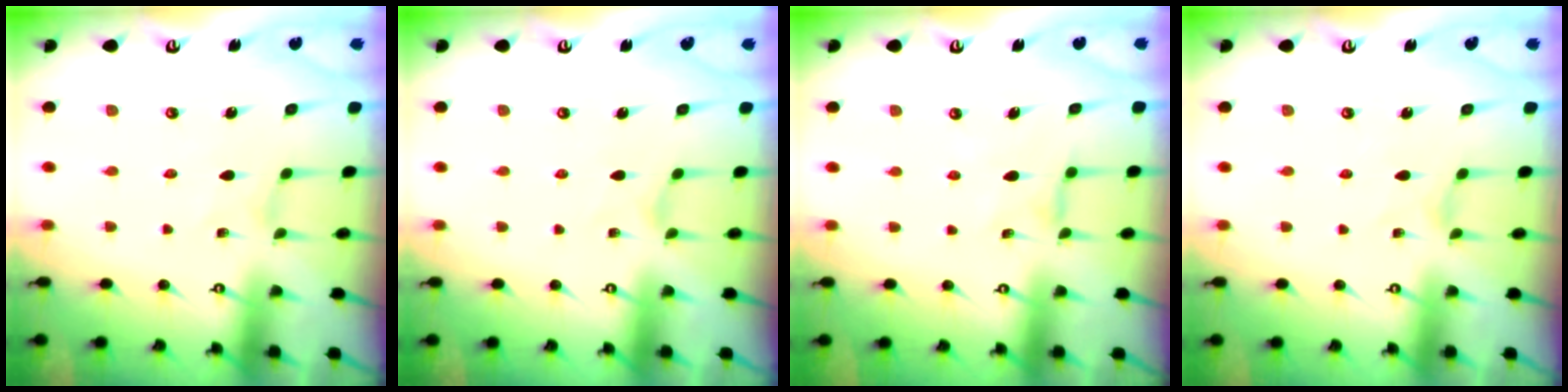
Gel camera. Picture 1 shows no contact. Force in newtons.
{"total": 0.9, "press": 0.8, "slide": 0.3}
{"total": 1.7, "press": 1.7, "slide": 0.4}
{"total": 0.0}